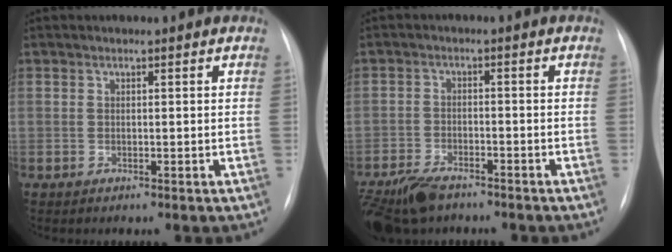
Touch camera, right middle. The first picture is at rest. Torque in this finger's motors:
{"motor_torque": [-0.06, -0.33, 0.10, 0.03]}